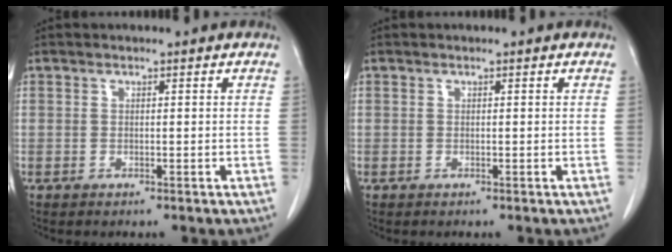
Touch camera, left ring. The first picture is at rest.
{"total": 0.0}